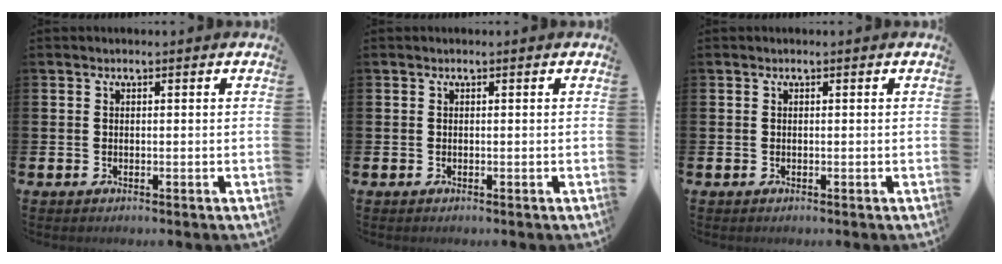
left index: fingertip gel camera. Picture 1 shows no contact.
{"total": 0.0}
{"total": 0.0}